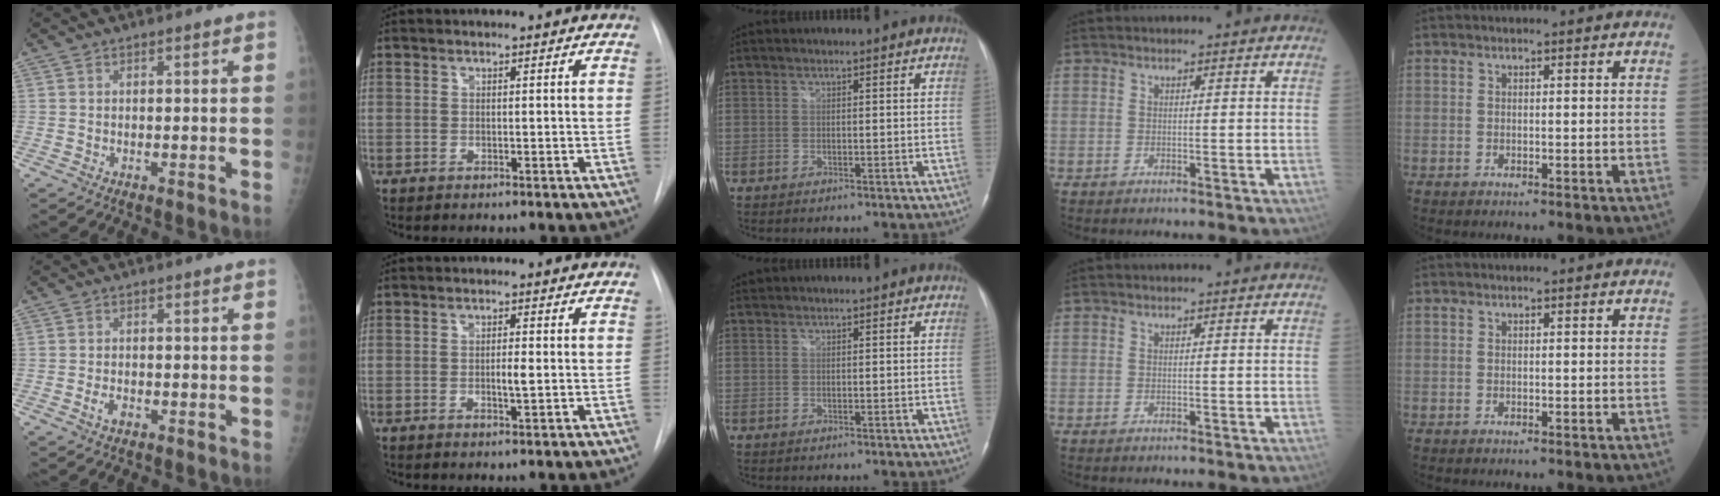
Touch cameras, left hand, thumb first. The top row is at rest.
{"thumb": {"total": 2.0, "force": [-1.0, 1.1, 1.3], "torque": [-0.027, 0.005, -0.018]}, "index": {"total": 2.1, "force": [-0.7, 0.3, 1.9], "torque": [-0.035, -0.007, -0.012]}}